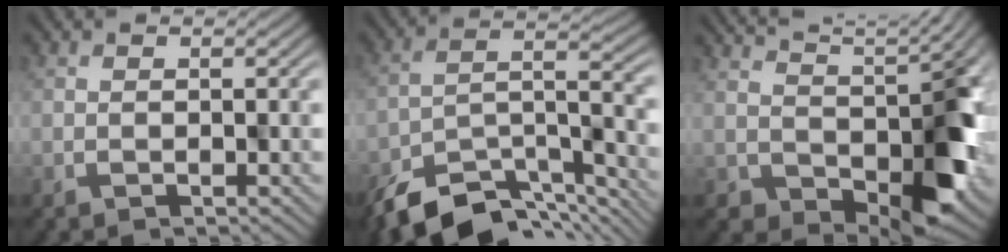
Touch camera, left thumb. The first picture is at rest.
{"total": 11.5, "force": [-8.3, 4.4, 6.6], "torque": [-0.128, -0.014, -0.136]}
{"total": 8.1, "force": [3.3, 4.0, 6.2], "torque": [-0.097, -0.016, 0.076]}